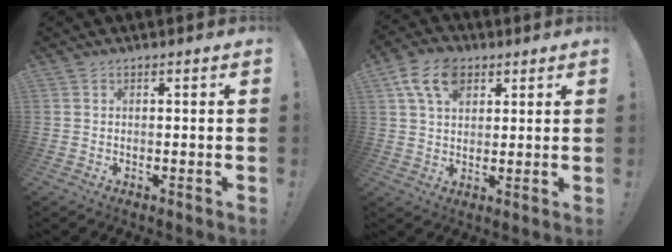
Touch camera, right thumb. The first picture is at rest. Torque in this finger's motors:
{"motor_torque": [1.00, 2.12, 0.42, -0.07, 0.29]}